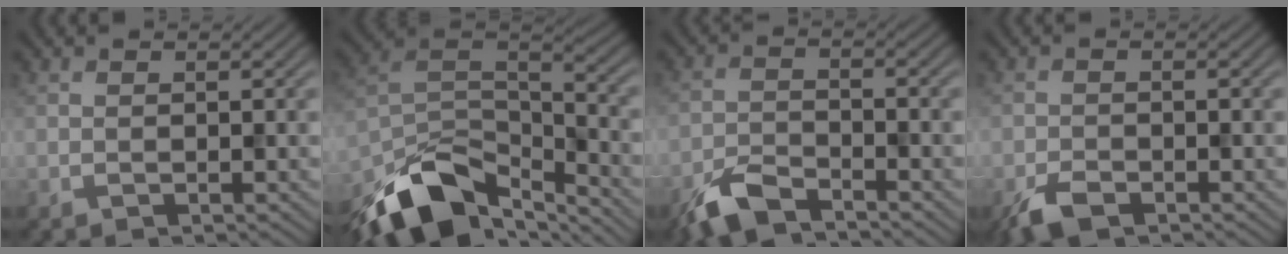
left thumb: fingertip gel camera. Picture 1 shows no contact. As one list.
[{"total": 13.3, "force": [-8.7, 6.1, 7.9], "torque": [-0.166, -0.020, -0.167]}, {"total": 5.2, "force": [-4.3, 1.5, 2.6], "torque": [-0.054, -0.006, -0.095]}, {"total": 3.4, "force": [-2.4, 1.5, 1.9], "torque": [-0.041, -0.007, -0.051]}]